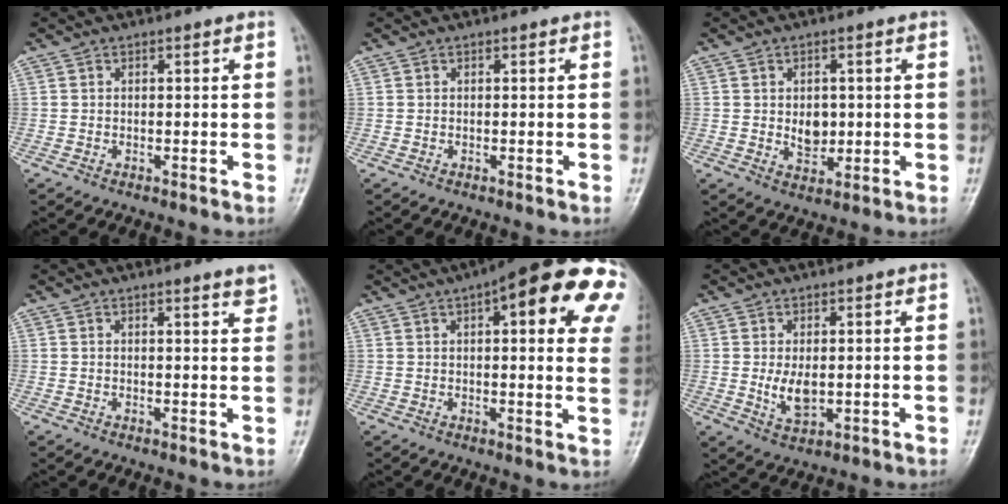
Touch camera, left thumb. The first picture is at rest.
{"total": 0.0}
{"total": 4.7, "force": [0.3, 3.5, 3.1], "torque": [-0.028, -0.005, 0.011]}
{"total": 2.3, "force": [1.8, 0.1, 1.4], "torque": [-0.014, -0.014, 0.023]}
{"total": 22.4, "force": [8.3, 6.7, 19.7], "torque": [-0.220, 0.012, 0.097]}
{"total": 4.7, "force": [0.2, 2.7, 3.8], "torque": [-0.063, -0.012, 0.012]}